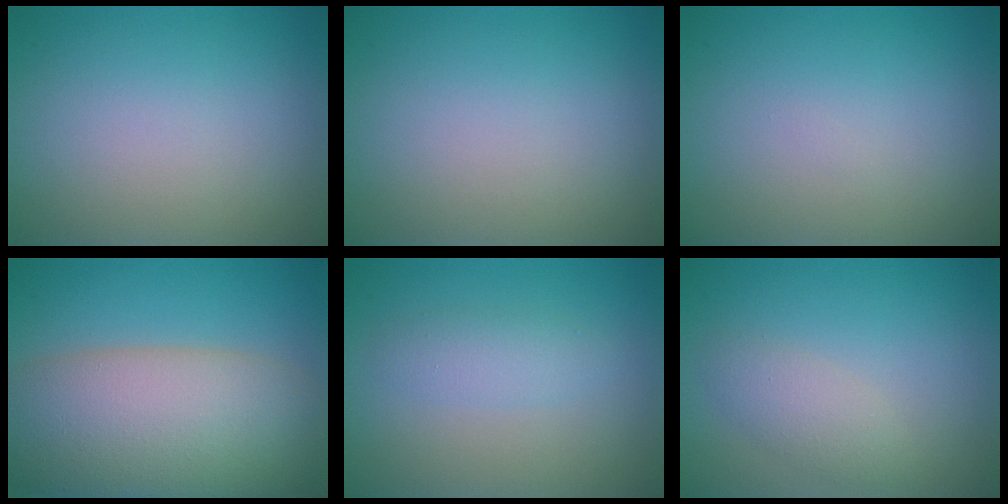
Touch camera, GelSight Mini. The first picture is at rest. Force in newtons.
{"total": 0.0}
{"total": 0.0}
{"total": 11.7, "press": 11.7, "slide": 0.7}
{"total": 1.9, "press": 1.9, "slide": 0.0}
{"total": 2.2, "press": 2.2, "slide": 0.0}